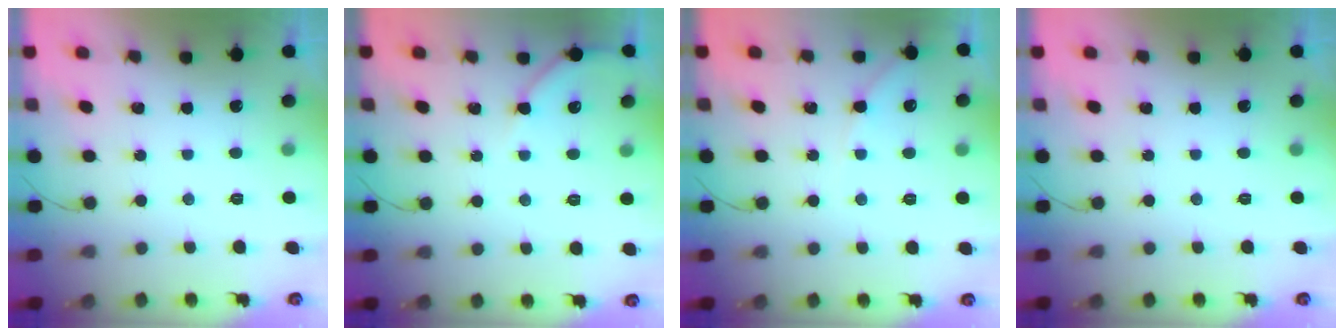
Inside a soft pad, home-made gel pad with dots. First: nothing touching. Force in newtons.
{"total": 5.2, "press": 5.1, "slide": 0.8}
{"total": 6.7, "press": 6.6, "slide": 0.9}
{"total": 0.0}